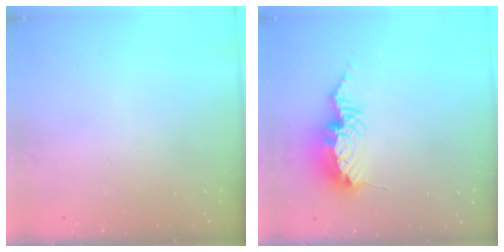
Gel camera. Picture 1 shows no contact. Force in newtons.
{"total": 10.8, "press": 10.7, "slide": 1.2}